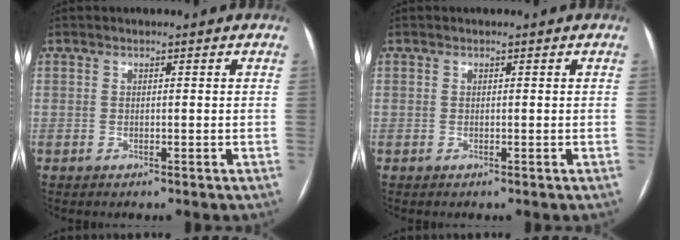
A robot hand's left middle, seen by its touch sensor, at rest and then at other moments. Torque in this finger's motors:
{"motor_torque": [0.00, -0.02, 0.00, 0.00]}